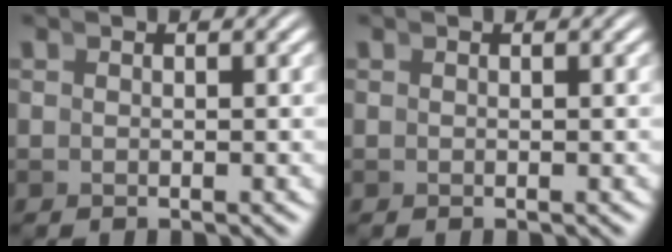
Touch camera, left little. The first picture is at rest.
{"total": 0.0}